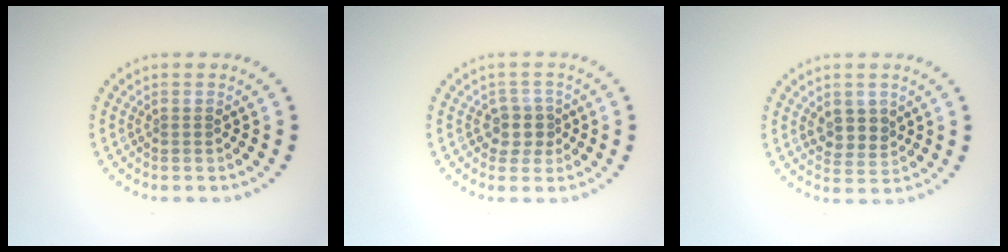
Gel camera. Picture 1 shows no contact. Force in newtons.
{"total": 2.3, "press": 2.0, "slide": 1.2}
{"total": 2.7, "press": 2.5, "slide": 1.1}